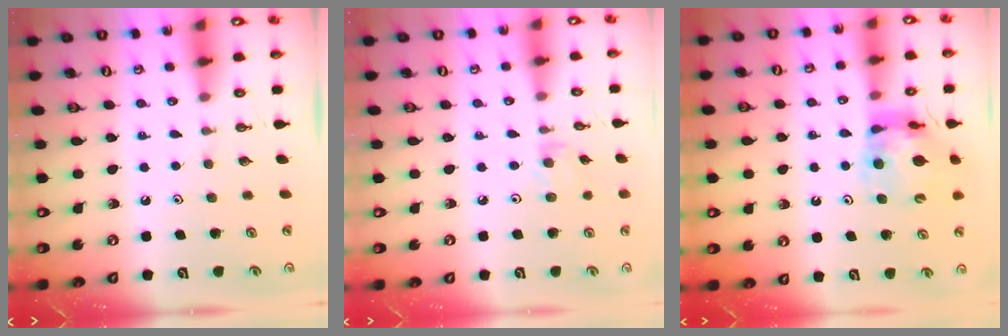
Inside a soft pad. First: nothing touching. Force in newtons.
{"total": 3.3, "press": 3.3, "slide": 0.4}
{"total": 12.5, "press": 12.4, "slide": 1.2}